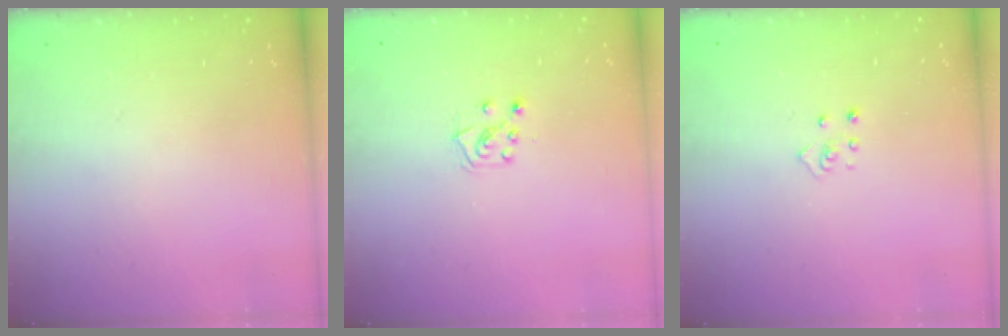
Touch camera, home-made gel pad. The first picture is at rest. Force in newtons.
{"total": 5.4, "press": 5.4, "slide": 0.6}
{"total": 2.5, "press": 2.4, "slide": 0.3}